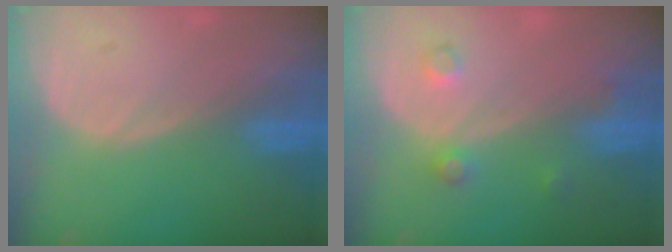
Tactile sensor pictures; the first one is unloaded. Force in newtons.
{"total": 2.6, "press": 2.6, "slide": 0.3}